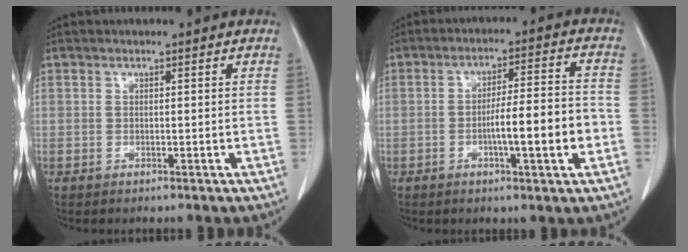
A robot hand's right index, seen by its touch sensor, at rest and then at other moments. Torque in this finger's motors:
{"motor_torque": [1.59, -0.55, 0.76, 0.10]}